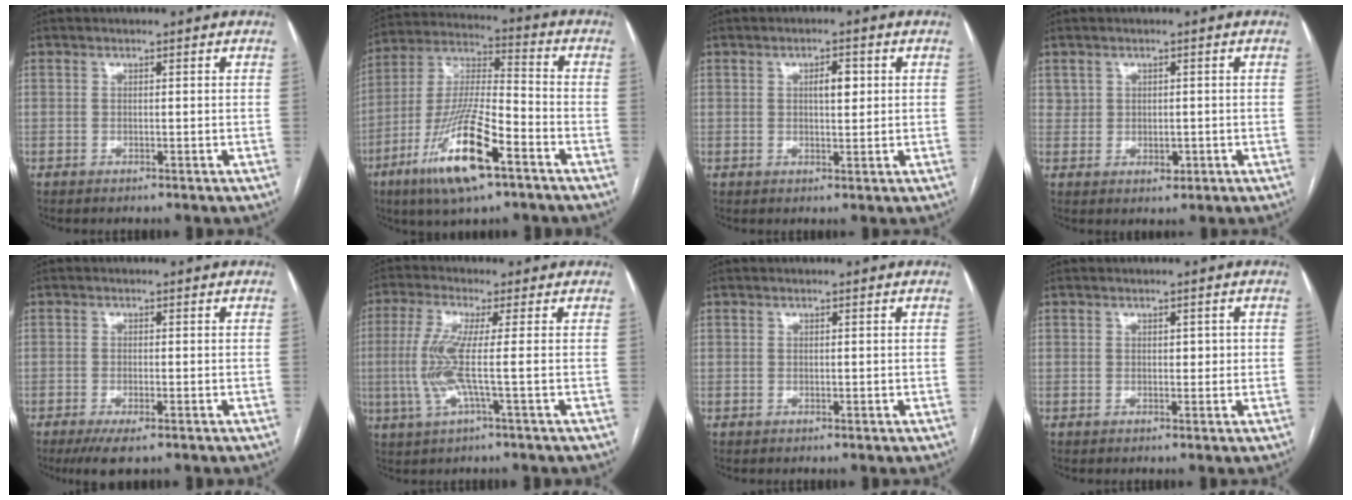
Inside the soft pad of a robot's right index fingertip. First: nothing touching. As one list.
[{"total": 16.7, "force": [-8.5, 3.1, 14.1], "torque": [-0.284, -0.019, -0.151]}, {"total": 3.1, "force": [0.8, 1.1, 2.8], "torque": [-0.045, 0.004, 0.011]}, {"total": 2.4, "force": [0.1, 2.1, 1.2], "torque": [-0.021, 0.002, 0.010]}, {"total": 4.3, "force": [-2.7, 1.0, 3.2], "torque": [-0.055, -0.010, -0.042]}, {"total": 7.4, "force": [-0.6, -0.3, 7.4], "torque": [-0.171, -0.004, -0.019]}, {"total": 0.0}, {"total": 1.6, "force": [0.2, 1.0, 1.2], "torque": [-0.016, 0.007, 0.004]}]